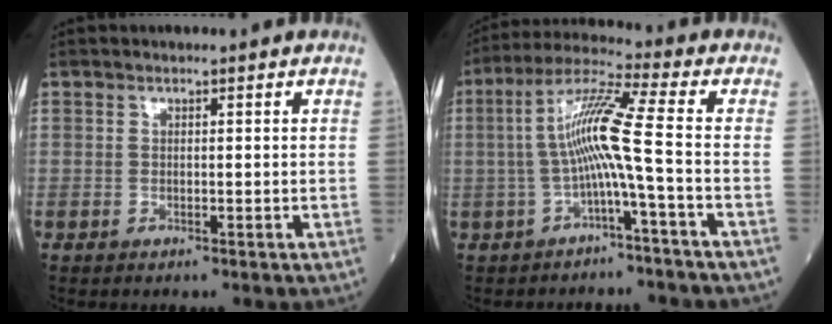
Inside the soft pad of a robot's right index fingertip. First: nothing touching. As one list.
[{"total": 8.9, "force": [-1.5, -1.4, 8.6], "torque": [-0.170, 0.026, -0.028]}]